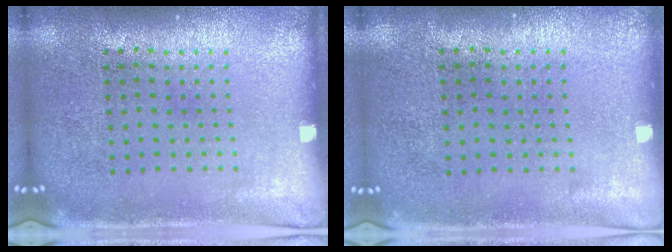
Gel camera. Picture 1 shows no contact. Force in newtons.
{"total": 0.0}